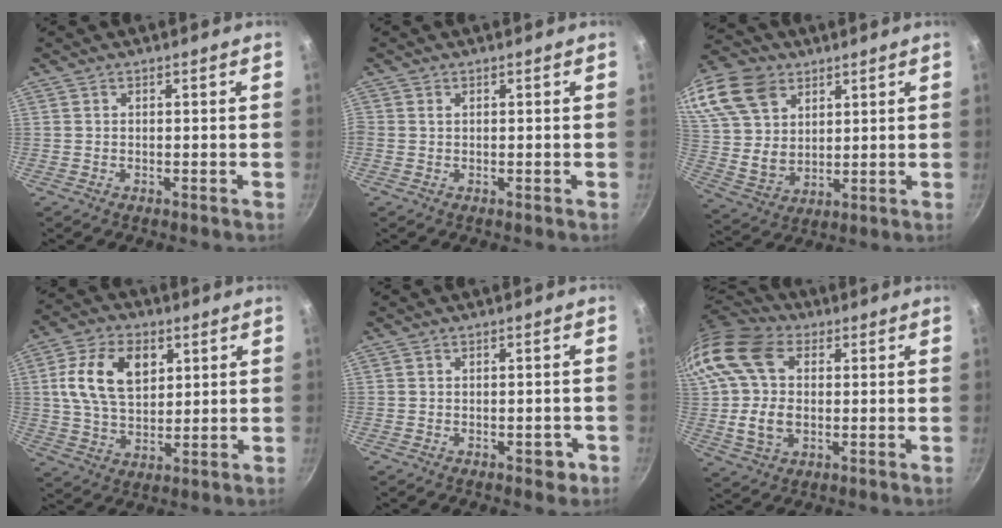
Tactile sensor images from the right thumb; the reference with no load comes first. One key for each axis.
{"total": 0.6, "fx": 0.2, "fy": 0.5, "fz": 0.3, "tx": -0.006, "ty": 0.001, "tz": 0.002}
{"total": 21.8, "fx": 11.1, "fy": 15.2, "fz": 11.1, "tx": -0.238, "ty": 0.001, "tz": 0.221}
{"total": 13.5, "fx": 3.9, "fy": 8.7, "fz": 9.5, "tx": -0.156, "ty": -0.005, "tz": 0.068}
{"total": 2.7, "fx": -1.2, "fy": 1.5, "fz": 1.9, "tx": -0.004, "ty": 0.016, "tz": -0.009}
{"total": 17.3, "fx": 2.5, "fy": 12.3, "fz": 11.9, "tx": -0.224, "ty": 0.013, "tz": 0.037}